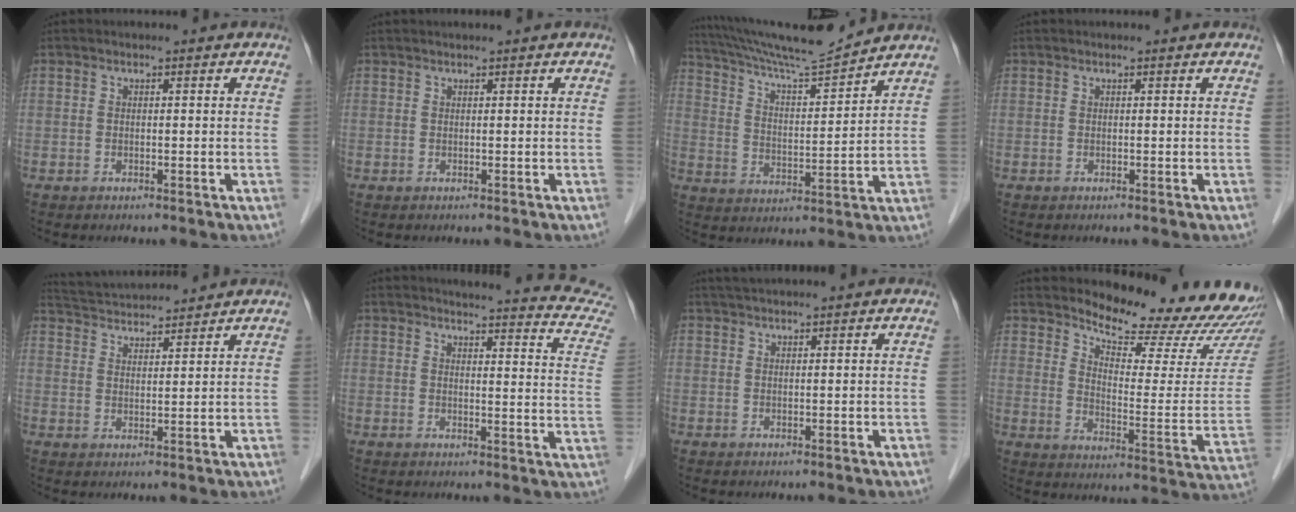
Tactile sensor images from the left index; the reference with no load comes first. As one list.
[{"total": 1.0, "force": [0.8, -0.1, 0.6], "torque": [-0.005, 0.015, 0.018]}, {"total": 12.7, "force": [12.0, -1.1, 4.0], "torque": [-0.079, -0.006, 0.203]}, {"total": 0.0}, {"total": 9.1, "force": [8.8, 0.3, 2.1], "torque": [-0.048, 0.027, 0.145]}, {"total": 18.3, "force": [17.8, 0.3, 4.3], "torque": [-0.037, -0.102, 0.173]}, {"total": 2.0, "force": [1.9, 0.1, 0.7], "torque": [-0.008, 0.024, 0.034]}, {"total": 19.0, "force": [18.1, 1.9, 5.5], "torque": [-0.075, -0.113, 0.221]}]